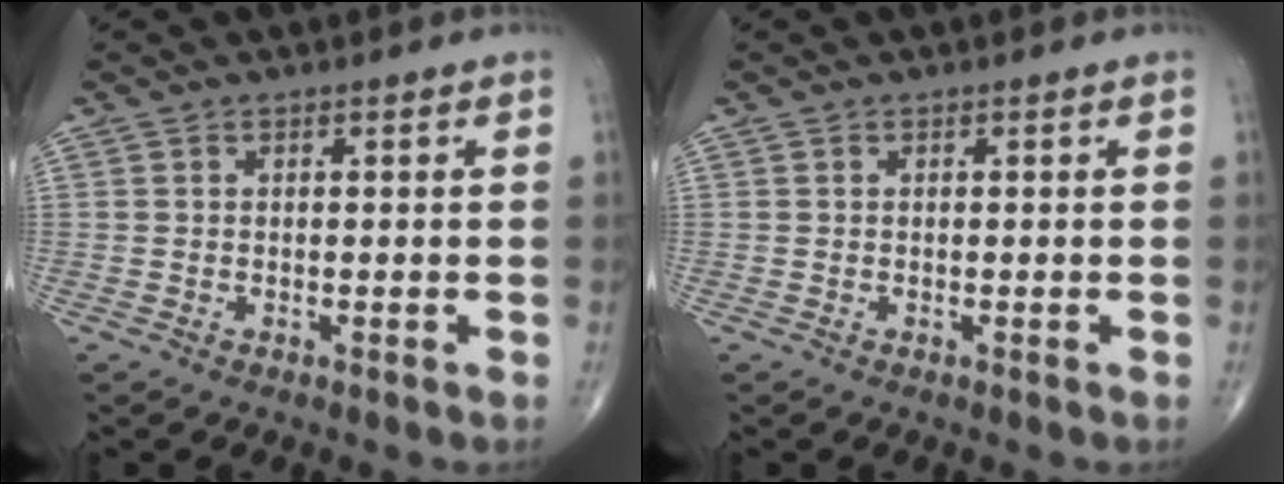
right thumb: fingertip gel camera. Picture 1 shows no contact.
{"total": 0.0}